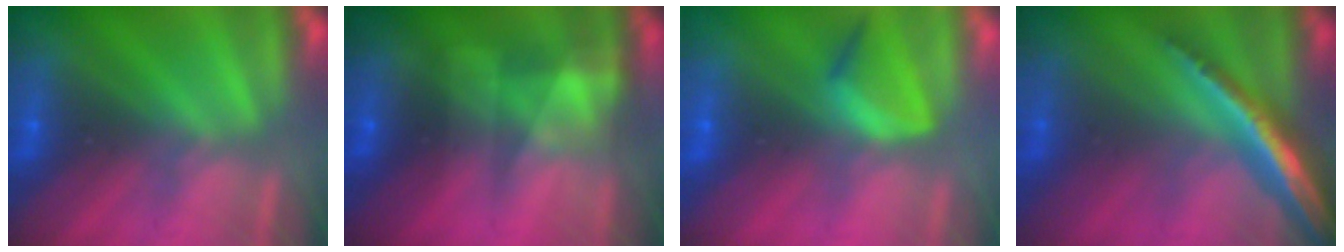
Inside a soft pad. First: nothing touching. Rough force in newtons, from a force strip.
{"total": 4.9}
{"total": 4.6}
{"total": 1.8}